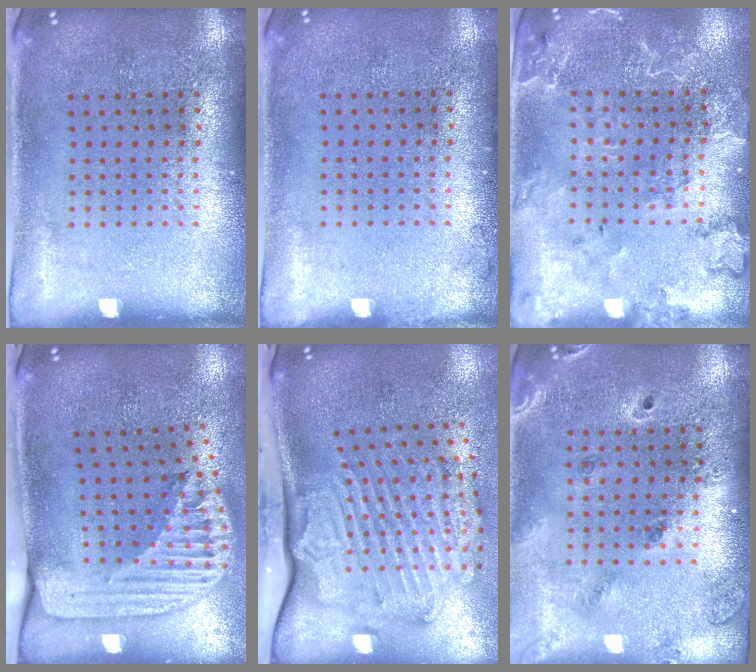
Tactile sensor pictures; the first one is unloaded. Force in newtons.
{"total": 0.6, "press": 0.5, "slide": 0.1}
{"total": 2.2, "press": 2.1, "slide": 0.5}
{"total": 2.5, "press": 1.8, "slide": 1.8}
{"total": 2.8, "press": 2.3, "slide": 1.7}
{"total": 1.4, "press": 1.3, "slide": 0.4}